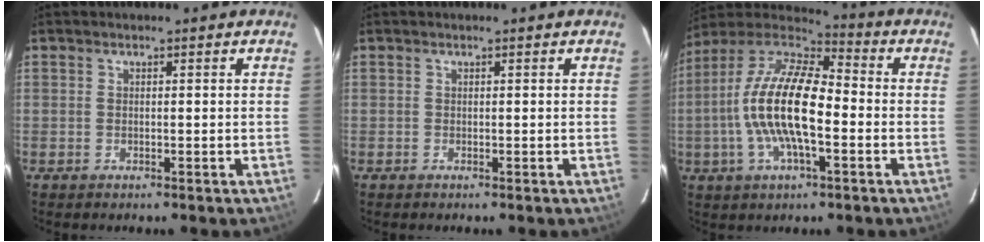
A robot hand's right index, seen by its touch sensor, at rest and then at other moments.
{"total": 0.0}
{"total": 17.1, "force": [-2.7, 6.1, 15.8], "torque": [-0.301, 0.001, -0.060]}